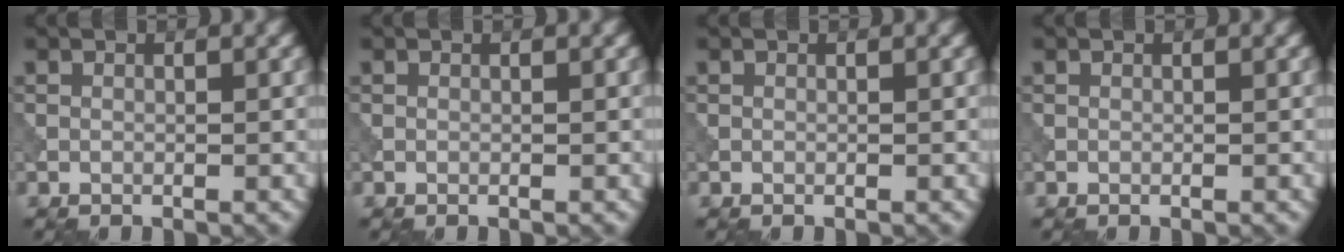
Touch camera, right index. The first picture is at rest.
{"total": 0.0}
{"total": 0.0}
{"total": 0.0}